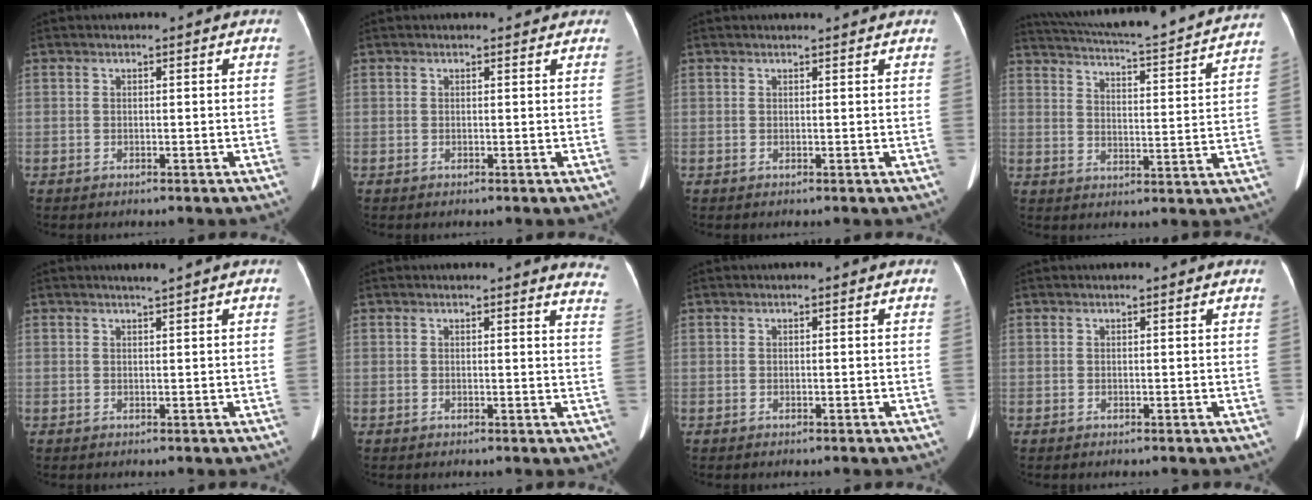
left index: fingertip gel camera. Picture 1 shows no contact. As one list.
[{"total": 1.5, "force": [1.3, 0.7, 0.2], "torque": [-0.006, 0.004, 0.006]}, {"total": 2.4, "force": [2.3, 0.1, 0.6], "torque": [-0.009, 0.011, 0.026]}, {"total": 24.4, "force": [22.4, 1.0, 9.6], "torque": [-0.164, -0.031, 0.292]}, {"total": 1.1, "force": [0.9, -0.4, 0.6], "torque": [-0.015, -0.005, 0.020]}, {"total": 5.6, "force": [5.5, 0.2, 0.9], "torque": [-0.001, -0.039, 0.025]}, {"total": 0.0}, {"total": 1.1, "force": [1.0, 0.1, 0.4], "torque": [-0.011, 0.012, 0.013]}]